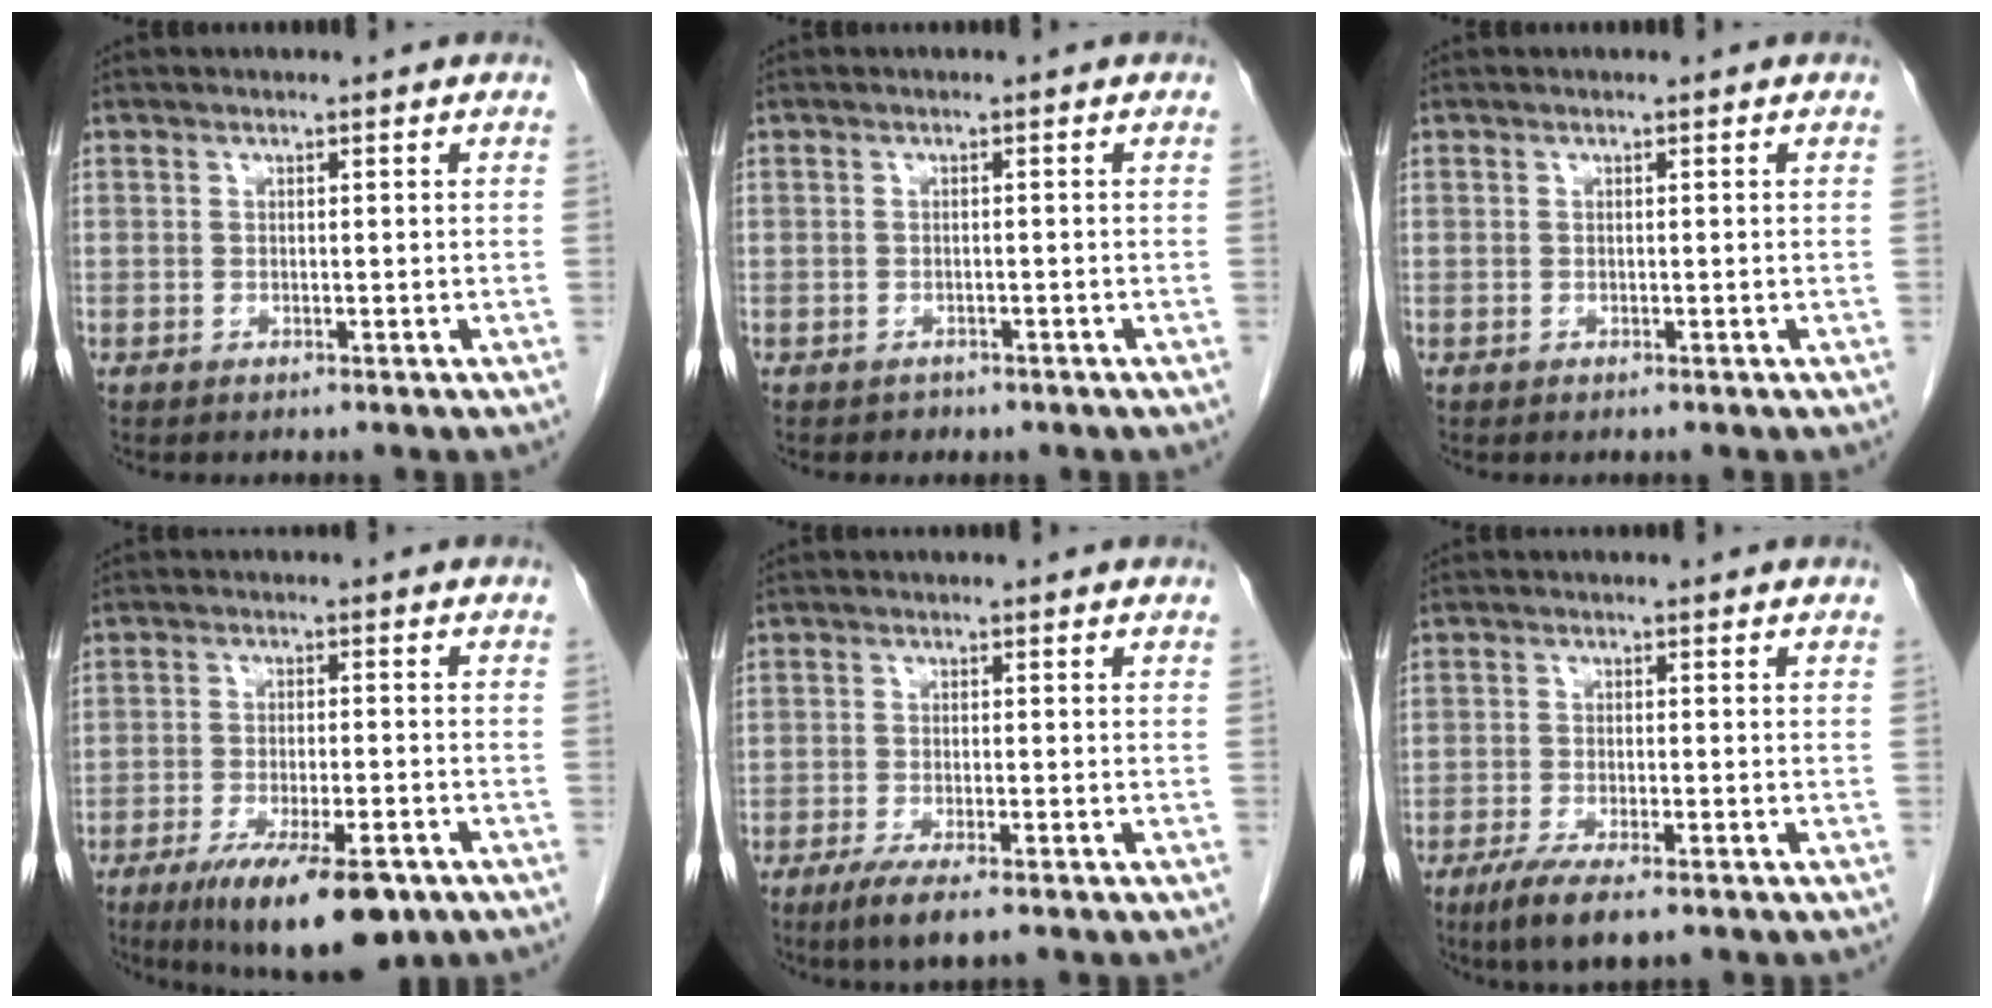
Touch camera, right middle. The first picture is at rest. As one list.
[{"total": 1.3, "force": [-0.9, 0.9, 0.0], "torque": [-0.008, 0.002, -0.013]}, {"total": 0.0}, {"total": 12.7, "force": [-8.1, 3.1, 9.3], "torque": [-0.137, -0.019, -0.124]}, {"total": 5.0, "force": [-3.4, 0.7, 3.7], "torque": [-0.067, -0.014, -0.056]}, {"total": 6.6, "force": [-4.5, 1.3, 4.7], "torque": [-0.081, -0.015, -0.071]}]